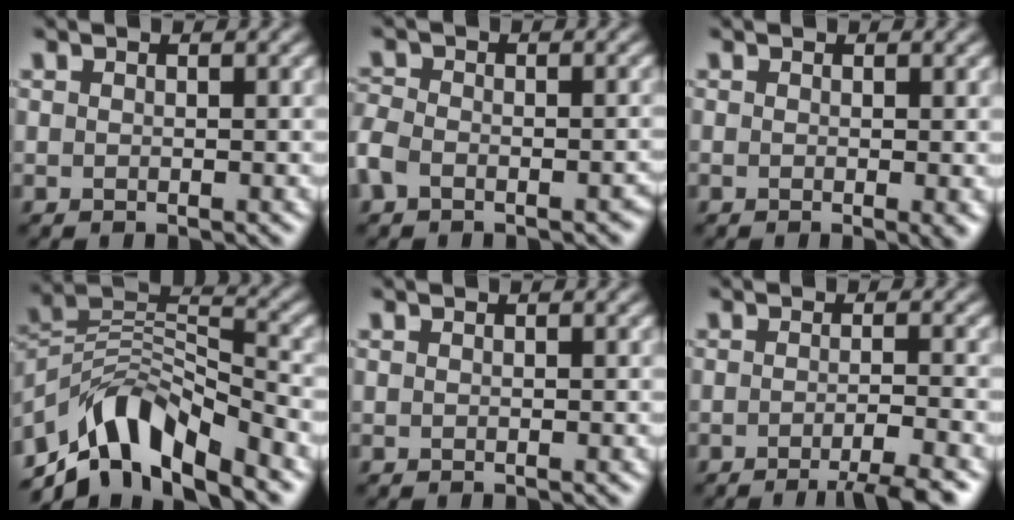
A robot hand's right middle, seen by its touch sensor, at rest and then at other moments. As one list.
[{"total": 3.5, "force": [-2.3, 2.1, 1.5], "torque": [-0.026, 0.007, -0.047]}, {"total": 1.4, "force": [-0.4, 0.3, 1.3], "torque": [-0.016, -0.001, -0.002]}, {"total": 8.7, "force": [-6.2, 3.7, 4.8], "torque": [-0.066, 0.010, -0.120]}, {"total": 0.0}, {"total": 3.9, "force": [-2.5, 0.6, 2.9], "torque": [-0.034, 0.003, -0.038]}]